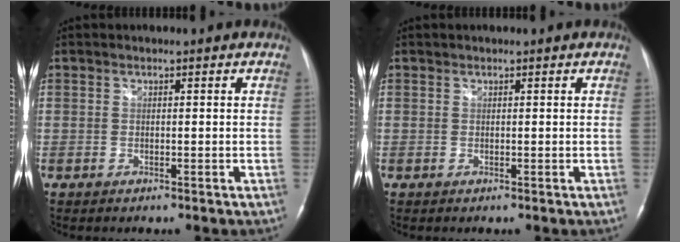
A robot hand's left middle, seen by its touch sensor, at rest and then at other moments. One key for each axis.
{"total": 0.0}